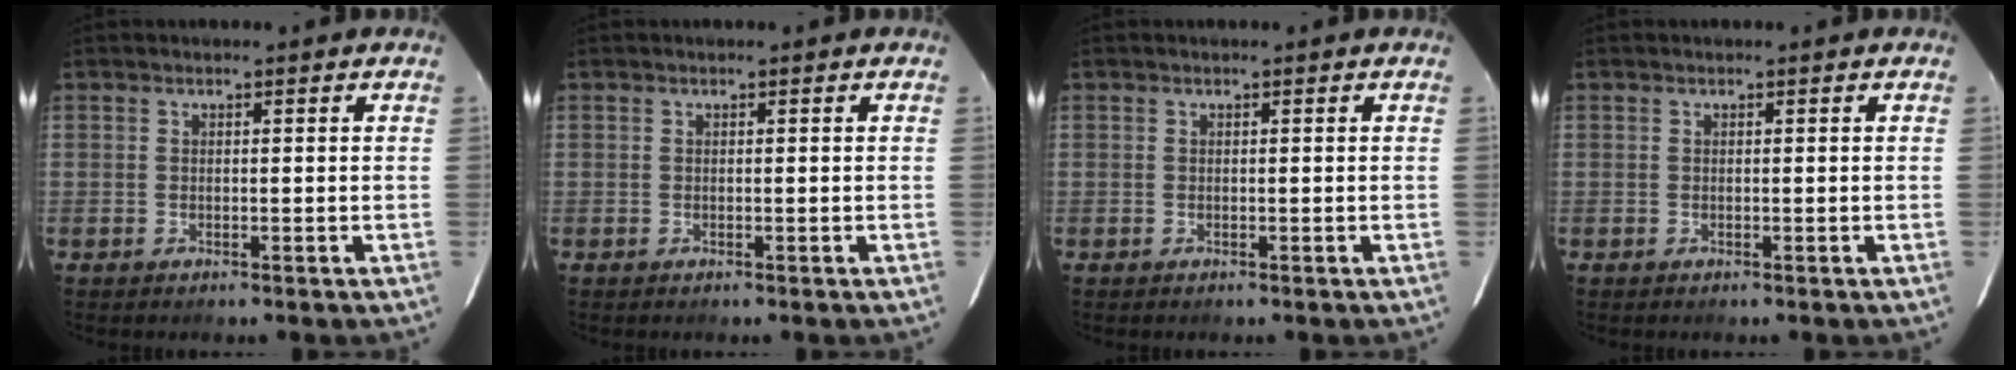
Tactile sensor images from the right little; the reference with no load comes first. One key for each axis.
{"total": 0.0}
{"total": 0.0}
{"total": 0.0}